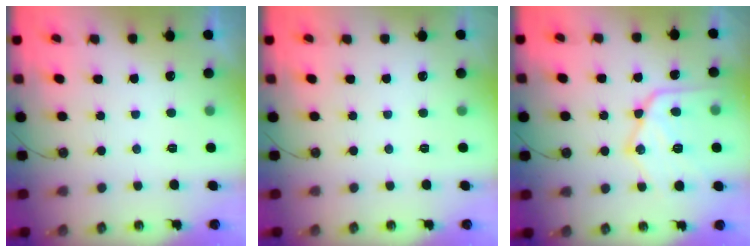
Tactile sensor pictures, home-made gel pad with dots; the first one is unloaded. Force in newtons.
{"total": 0.0}
{"total": 18.9, "press": 18.8, "slide": 1.7}